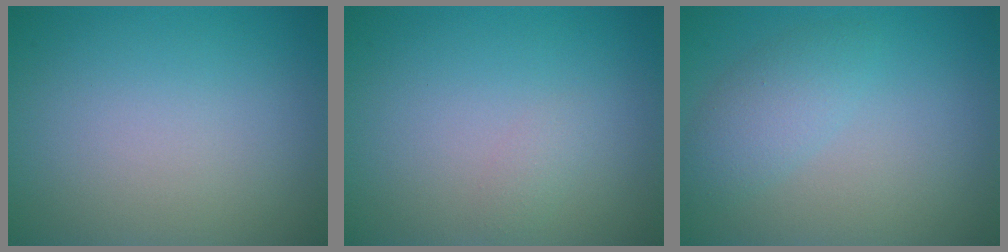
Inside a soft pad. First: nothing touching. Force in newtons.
{"total": 0.7, "press": 0.7, "slide": 0.0}
{"total": 2.5, "press": 2.5, "slide": 0.1}